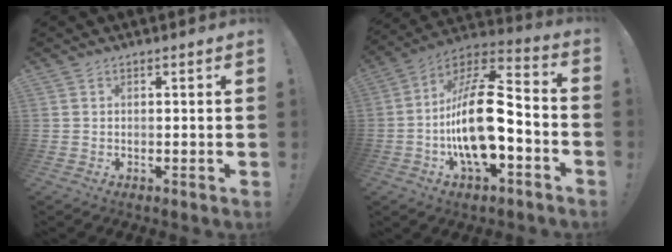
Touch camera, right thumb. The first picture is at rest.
{"total": 21.4, "force": [-4.0, 9.4, 18.8], "torque": [-0.360, 0.028, -0.065]}